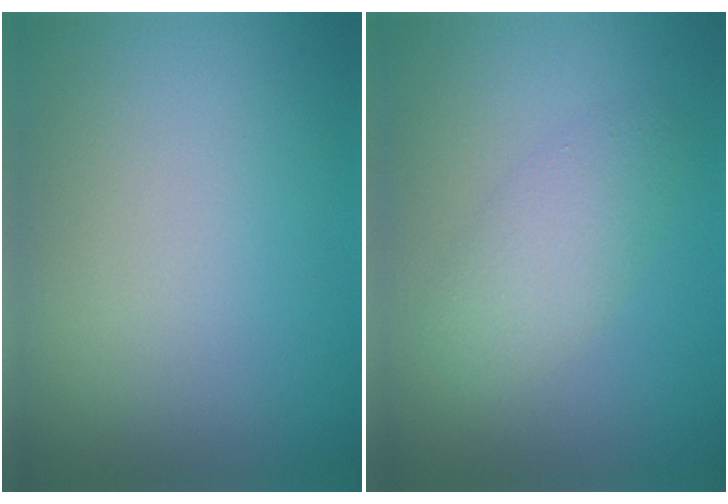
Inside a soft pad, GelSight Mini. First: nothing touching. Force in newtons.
{"total": 2.7, "press": 2.7, "slide": 0.1}